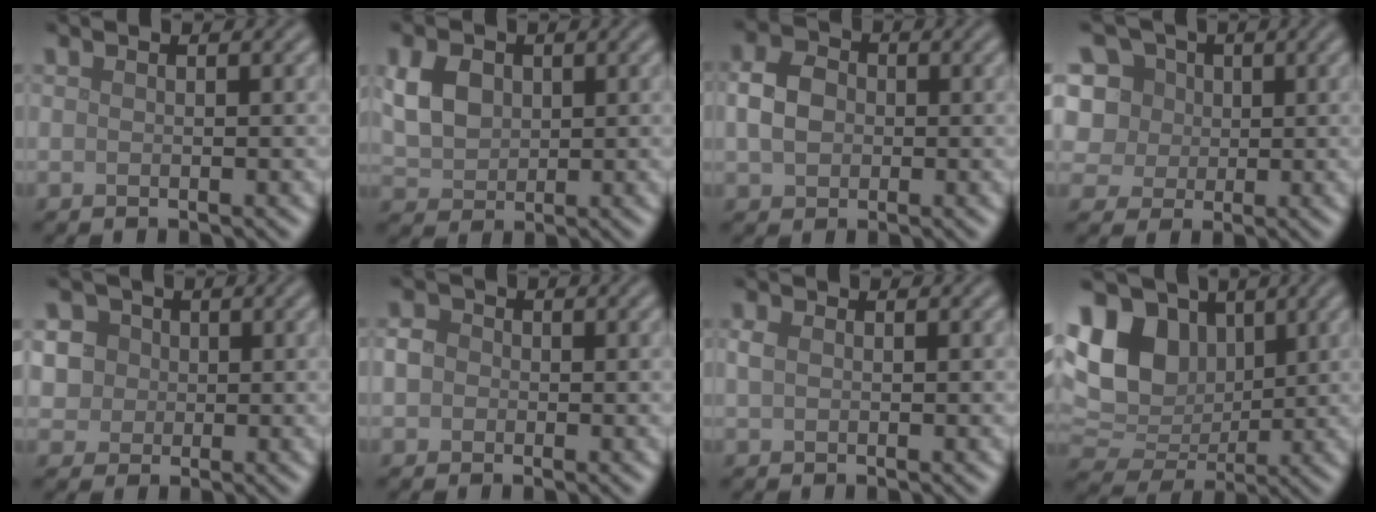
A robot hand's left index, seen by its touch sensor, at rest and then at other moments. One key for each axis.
{"total": 4.7, "fx": 1.2, "fy": 3.5, "fz": 2.9, "tx": -0.071, "ty": 0.010, "tz": 0.019}
{"total": 3.6, "fx": 0.0, "fy": 2.9, "fz": 2.1, "tx": -0.049, "ty": 0.003, "tz": -0.008}
{"total": 10.2, "fx": 4.0, "fy": 8.3, "fz": 4.5, "tx": -0.095, "ty": 0.037, "tz": 0.051}
{"total": 6.1, "fx": 2.1, "fy": 5.1, "fz": 2.4, "tx": -0.039, "ty": 0.027, "tz": 0.016}
{"total": 2.1, "fx": 0.0, "fy": 1.9, "fz": 0.9, "tx": -0.004, "ty": 0.006, "tz": -0.011}
{"total": 1.1, "fx": 0.2, "fy": 0.8, "fz": 0.7, "tx": -0.013, "ty": 0.002, "tz": 0.001}
{"total": 12.5, "fx": 4.1, "fy": 9.1, "fz": 7.6, "tx": -0.154, "ty": 0.037, "tz": 0.061}